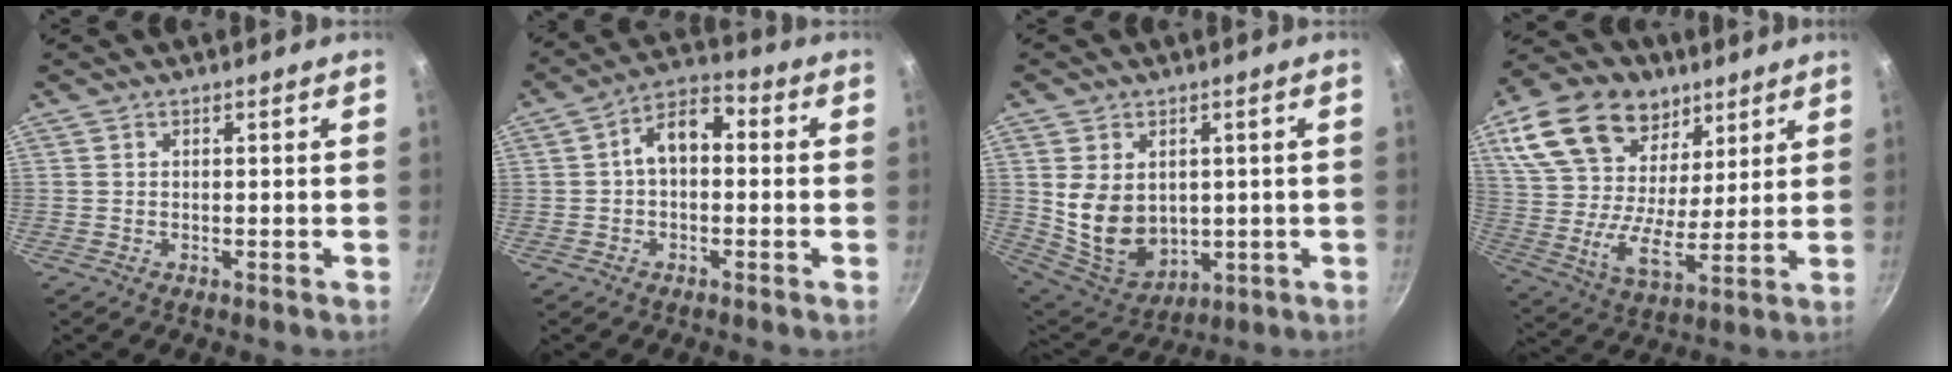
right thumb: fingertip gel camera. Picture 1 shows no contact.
{"total": 8.1, "force": [0.2, 5.2, 6.2], "torque": [-0.080, 0.032, -0.010]}
{"total": 12.4, "force": [1.2, 9.3, 8.1], "torque": [-0.123, -0.023, 0.053]}
{"total": 22.0, "force": [11.6, 14.2, 12.2], "torque": [-0.218, -0.030, 0.203]}